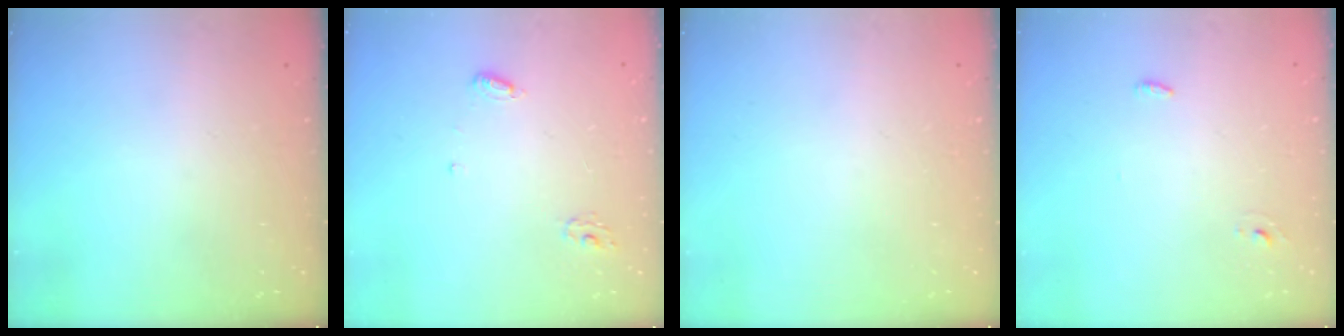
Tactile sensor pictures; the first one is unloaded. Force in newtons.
{"total": 4.7, "press": 4.7, "slide": 0.4}
{"total": 0.0}
{"total": 3.1, "press": 2.8, "slide": 1.2}